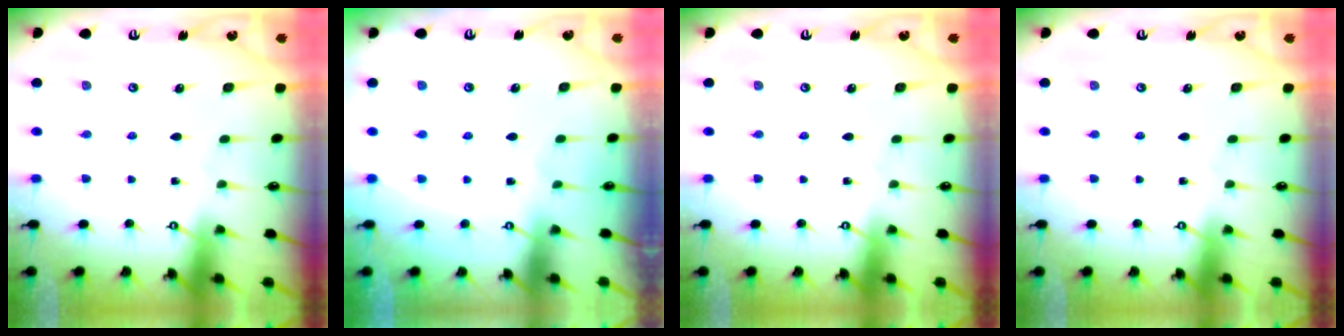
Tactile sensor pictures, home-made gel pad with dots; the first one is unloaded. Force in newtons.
{"total": 1.5, "press": 1.4, "slide": 0.7}
{"total": 0.0}
{"total": 0.0}